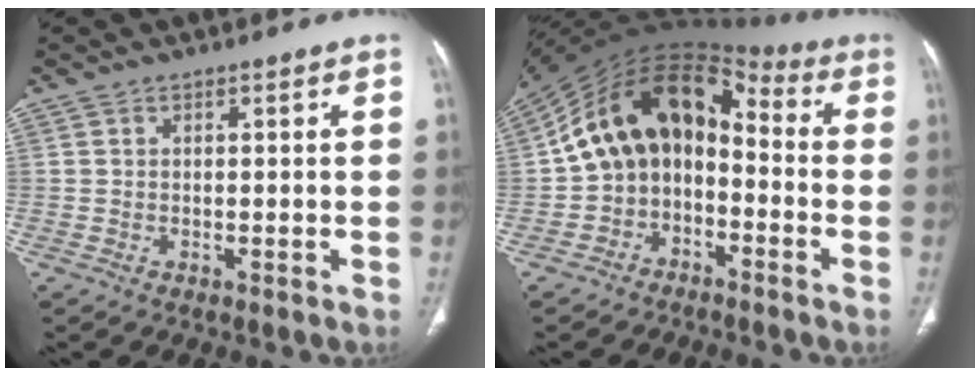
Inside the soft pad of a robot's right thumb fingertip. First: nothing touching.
{"total": 15.9, "force": [-2.0, 11.5, 10.8], "torque": [-0.153, 0.082, -0.045]}